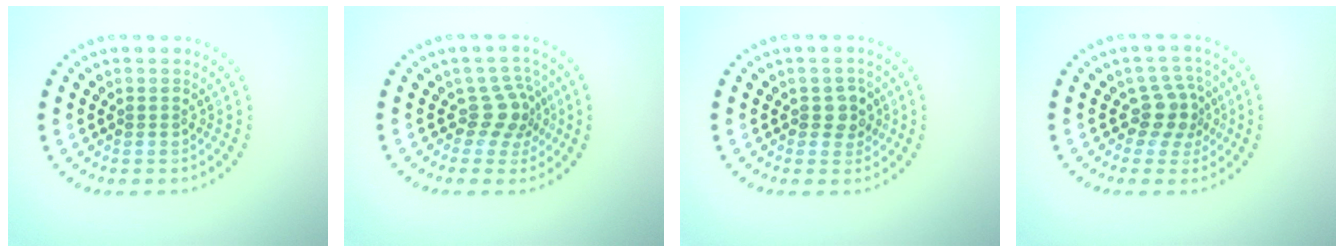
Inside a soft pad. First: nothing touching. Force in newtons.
{"total": 2.8, "press": 2.0, "slide": 1.9}
{"total": 2.0, "press": 1.9, "slide": 0.6}
{"total": 2.9, "press": 2.2, "slide": 1.9}